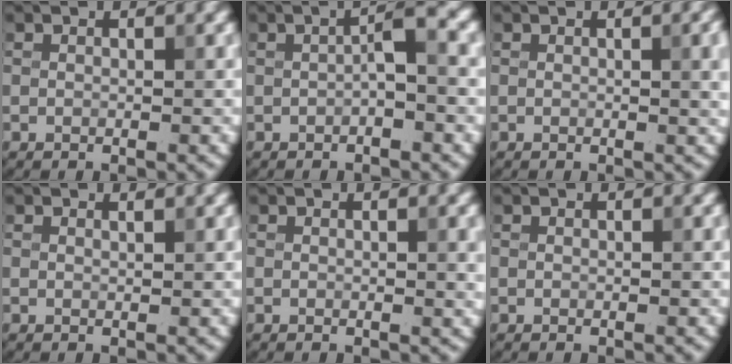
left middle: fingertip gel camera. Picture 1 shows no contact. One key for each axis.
{"total": 2.2, "fx": -0.3, "fy": 0.4, "fz": 2.1, "tx": -0.038, "ty": 0.011, "tz": -0.007}
{"total": 2.7, "fx": 0.3, "fy": 0.9, "fz": 2.5, "tx": -0.027, "ty": 0.003, "tz": 0.001}
{"total": 0.7, "fx": 0.6, "fy": 0.1, "fz": 0.2, "tx": -0.002, "ty": -0.001, "tz": 0.007}
{"total": 2.2, "fx": 0.3, "fy": 0.7, "fz": 2.0, "tx": -0.020, "ty": 0.003, "tz": 0.001}
{"total": 0.0}